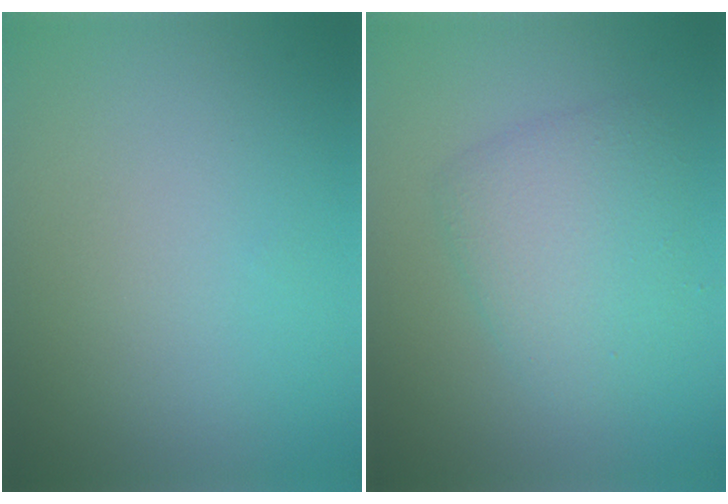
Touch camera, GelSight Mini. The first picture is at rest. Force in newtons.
{"total": 3.7, "press": 3.7, "slide": 0.1}